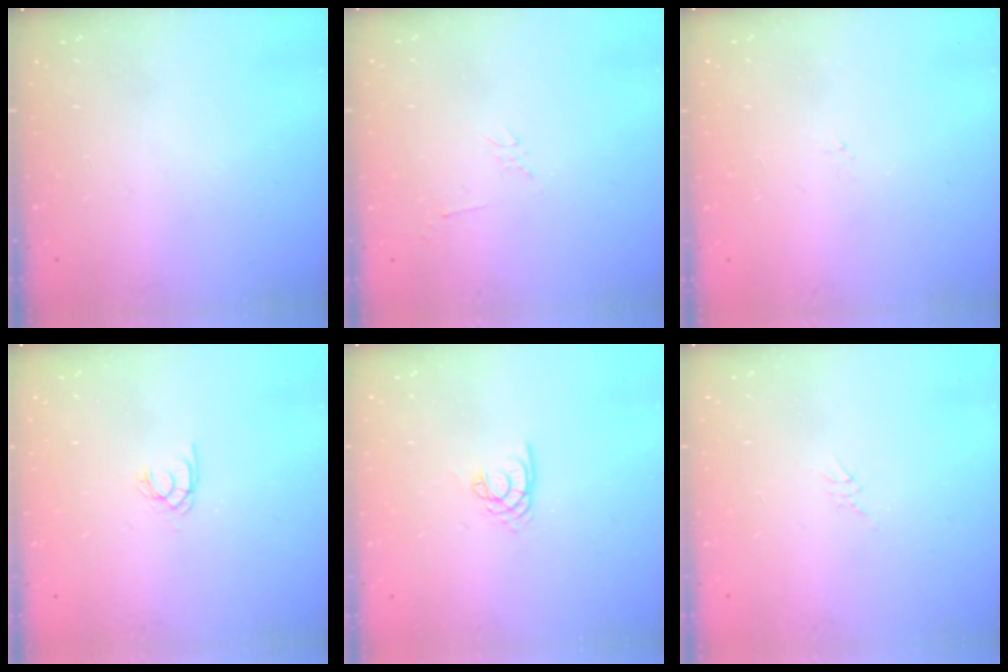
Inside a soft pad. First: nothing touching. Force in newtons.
{"total": 2.3, "press": 2.3, "slide": 0.4}
{"total": 0.0}
{"total": 1.9, "press": 1.9, "slide": 0.2}
{"total": 3.1, "press": 3.1, "slide": 0.2}
{"total": 2.6, "press": 2.6, "slide": 0.2}